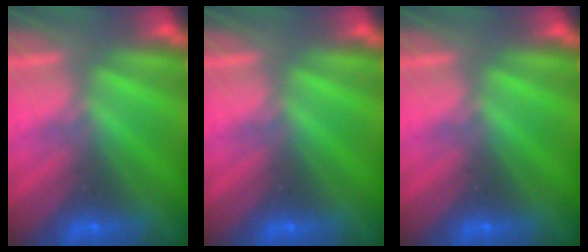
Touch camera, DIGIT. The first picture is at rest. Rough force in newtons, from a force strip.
{"total": 0.0}
{"total": 0.0}